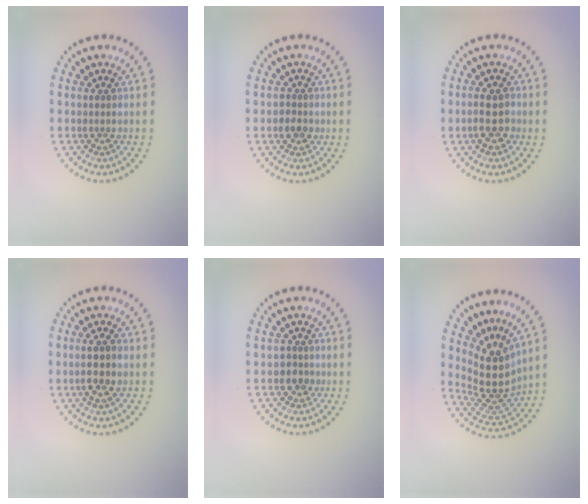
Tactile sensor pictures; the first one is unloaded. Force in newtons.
{"total": 1.8, "press": 1.7, "slide": 0.6}
{"total": 2.7, "press": 2.7, "slide": 0.3}
{"total": 2.8, "press": 2.7, "slide": 0.7}
{"total": 1.9, "press": 1.6, "slide": 0.9}
{"total": 5.0, "press": 3.7, "slide": 3.4}